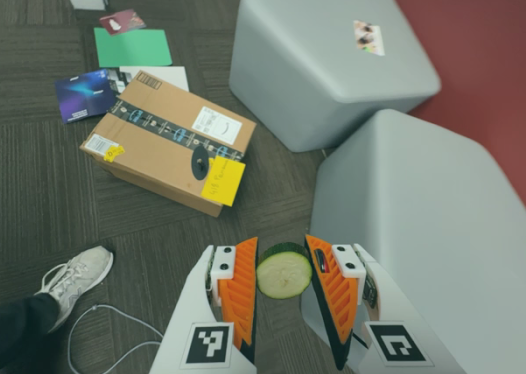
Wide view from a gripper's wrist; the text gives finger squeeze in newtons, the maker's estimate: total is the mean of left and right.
{"total": 9.0, "left": 9.2, "right": 8.9}